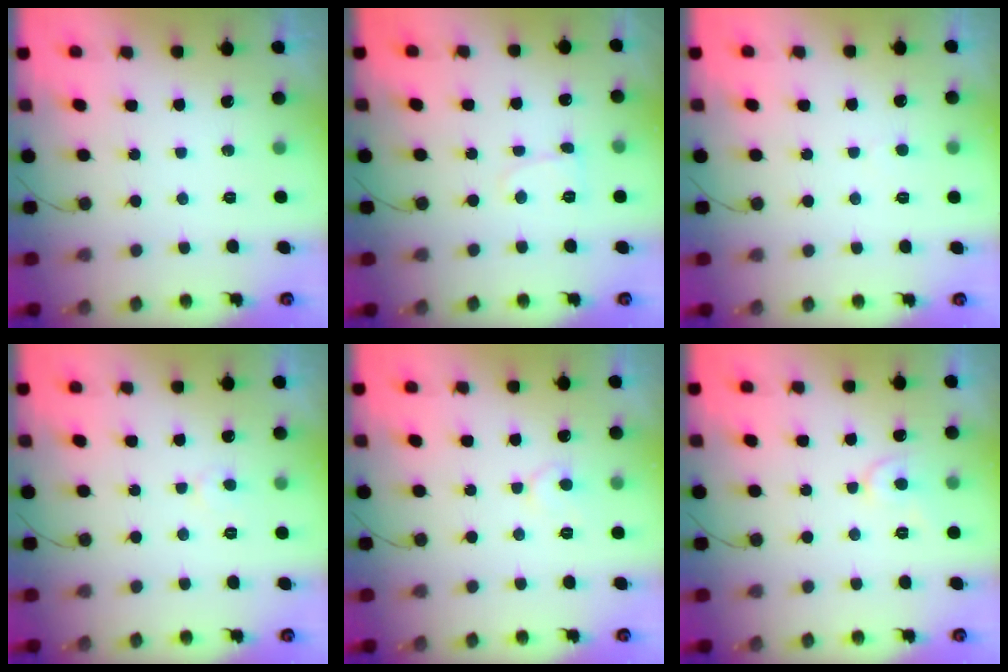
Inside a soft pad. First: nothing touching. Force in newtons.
{"total": 4.2, "press": 4.1, "slide": 0.5}
{"total": 2.5, "press": 2.5, "slide": 0.2}
{"total": 3.5, "press": 3.5, "slide": 0.4}
{"total": 5.2, "press": 5.2, "slide": 0.6}
{"total": 6.0, "press": 6.0, "slide": 0.6}